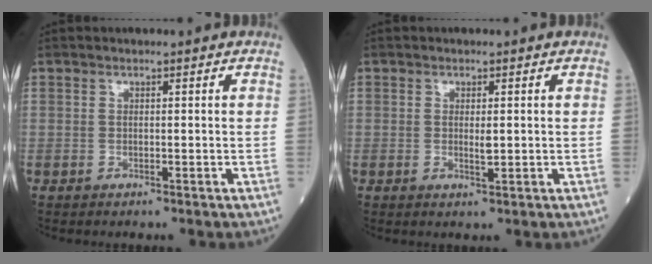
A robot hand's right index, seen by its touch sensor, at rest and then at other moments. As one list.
[{"total": 1.7, "force": [0.1, 0.4, 1.7], "torque": [-0.031, -0.003, 0.001]}]